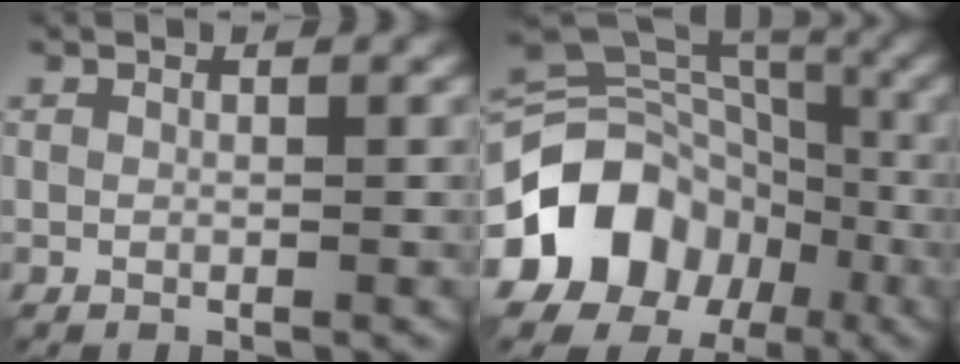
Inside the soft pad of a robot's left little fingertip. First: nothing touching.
{"total": 13.2, "force": [-5.5, 10.6, 5.7], "torque": [-0.114, 0.004, -0.117]}